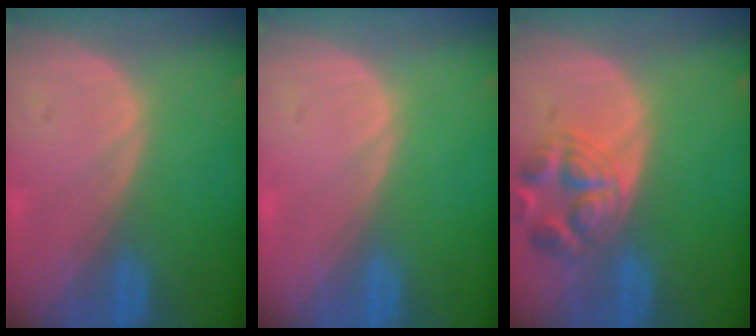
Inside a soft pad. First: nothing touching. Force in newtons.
{"total": 0.0}
{"total": 6.5, "press": 6.2, "slide": 2.1}